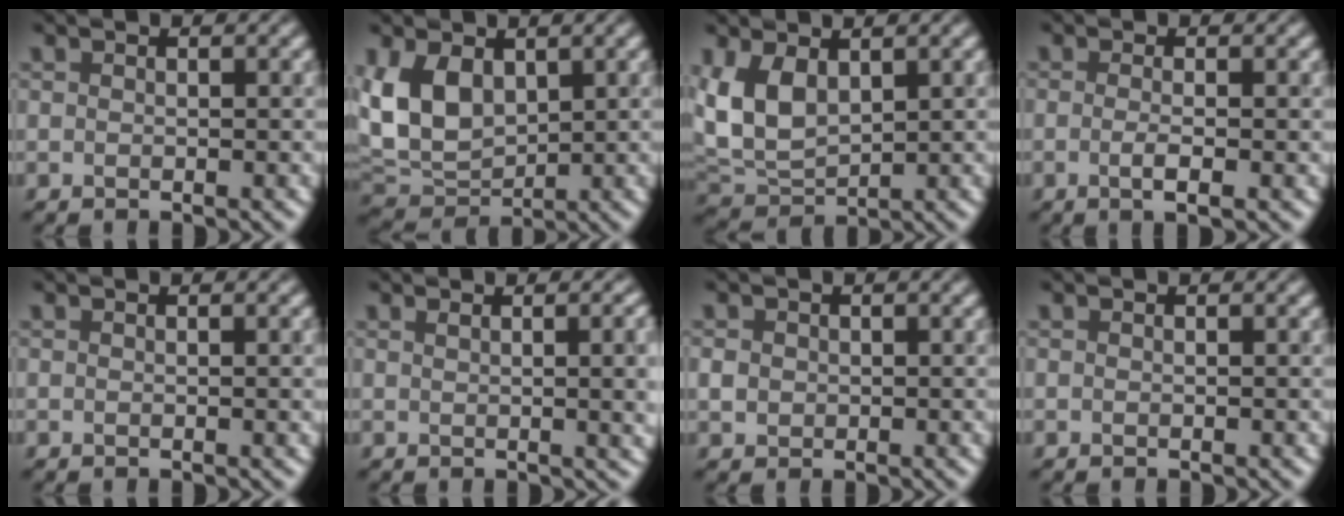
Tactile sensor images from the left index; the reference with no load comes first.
{"total": 5.9, "force": [1.7, 4.0, 3.9], "torque": [-0.088, 0.002, 0.034]}
{"total": 4.8, "force": [1.8, 2.9, 3.4], "torque": [-0.081, 0.004, 0.040]}
{"total": 2.0, "force": [-0.4, 0.6, 1.8], "torque": [-0.028, 0.003, -0.011]}
{"total": 1.3, "force": [0.1, 0.6, 1.2], "torque": [-0.008, 0.005, -0.005]}
{"total": 5.4, "force": [0.7, 2.3, 4.9], "torque": [-0.020, 0.022, 0.010]}
{"total": 1.1, "force": [0.2, 1.1, 0.2], "torque": [-0.004, 0.002, 0.001]}
{"total": 0.0}